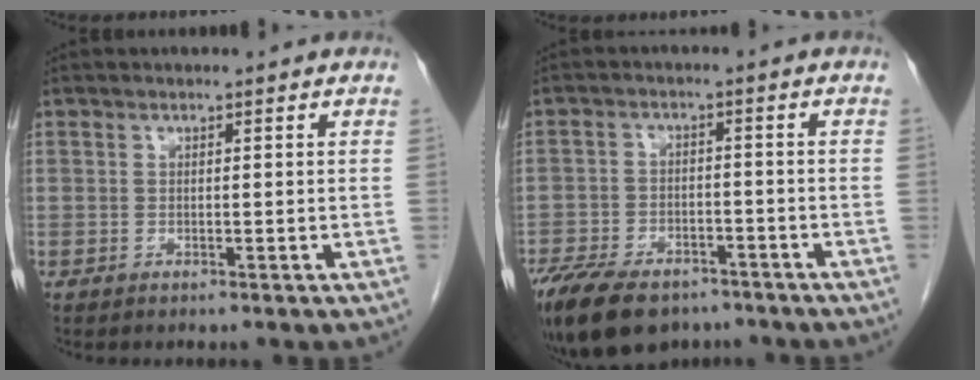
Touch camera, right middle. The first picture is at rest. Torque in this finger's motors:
{"motor_torque": [1.17, -0.97, 0.19, 0.12]}